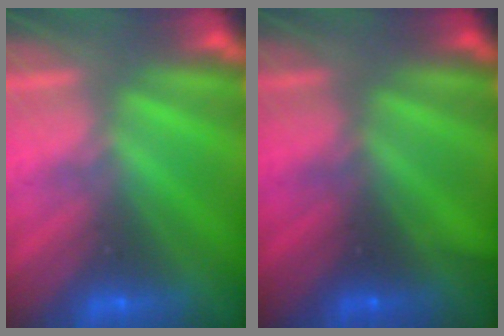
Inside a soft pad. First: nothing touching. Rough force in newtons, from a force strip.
{"total": 2.1}